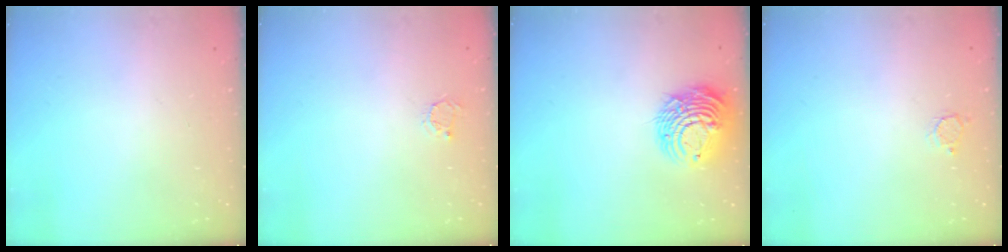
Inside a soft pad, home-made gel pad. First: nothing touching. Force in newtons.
{"total": 2.3, "press": 2.3, "slide": 0.3}
{"total": 11.0, "press": 11.0, "slide": 1.4}
{"total": 2.4, "press": 2.4, "slide": 0.3}